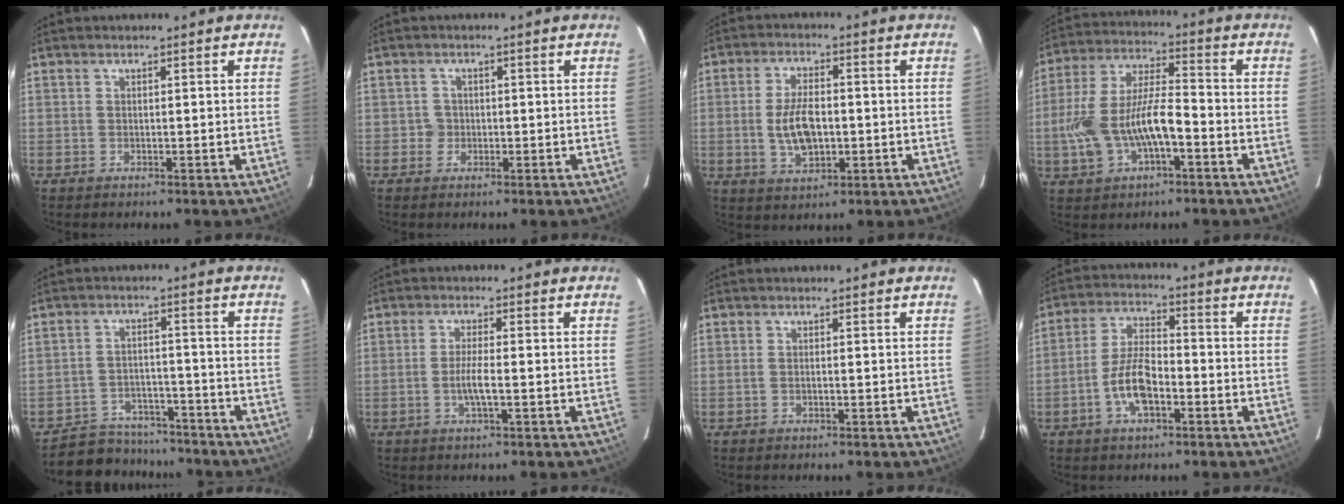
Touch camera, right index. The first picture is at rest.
{"total": 1.9, "force": [-0.5, 1.9, -0.1], "torque": [0.003, 0.007, -0.008]}
{"total": 8.6, "force": [-0.9, 4.5, 7.2], "torque": [-0.143, -0.001, -0.012]}
{"total": 14.1, "force": [-4.3, 5.9, 12.0], "torque": [-0.255, 0.006, -0.075]}
{"total": 11.1, "force": [-9.8, 5.0, 1.8], "torque": [-0.057, 0.024, -0.136]}
{"total": 3.7, "force": [-1.1, 0.2, 3.5], "torque": [-0.066, -0.005, -0.021]}
{"total": 0.6, "force": [-0.3, 0.3, 0.5], "torque": [-0.012, 0.001, -0.005]}
{"total": 8.5, "force": [-3.5, 3.5, 6.9], "torque": [-0.145, 0.009, -0.062]}